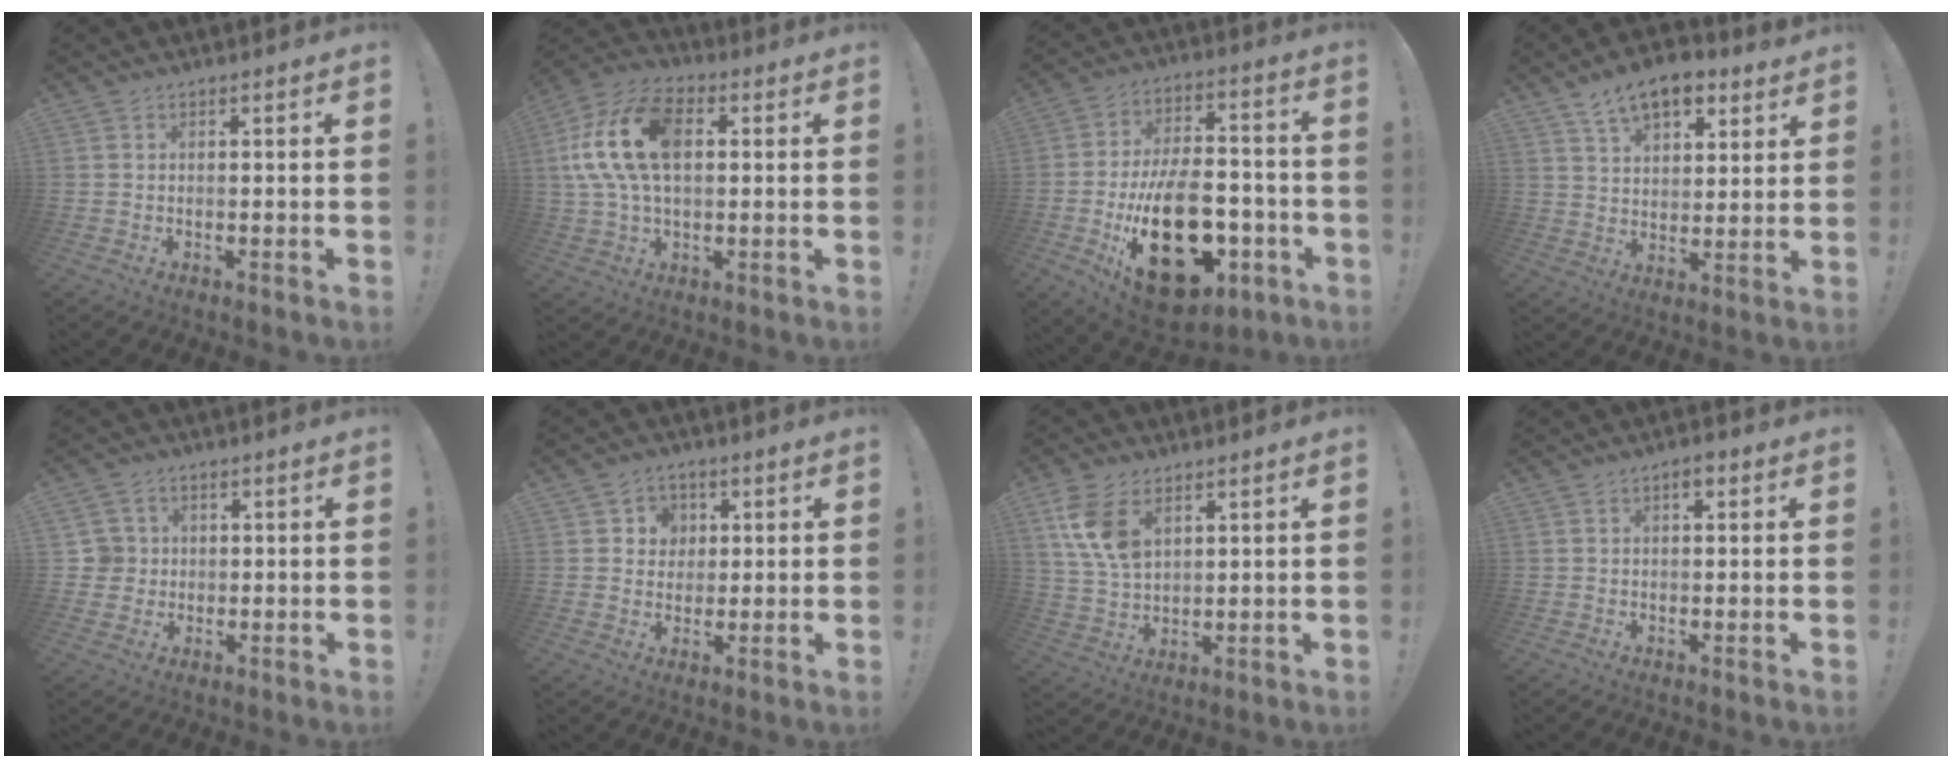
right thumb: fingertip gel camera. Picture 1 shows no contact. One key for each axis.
{"total": 17.9, "fx": 3.2, "fy": 10.7, "fz": 14.0, "tx": -0.280, "ty": 0.005, "tz": 0.051}
{"total": 28.0, "fx": -8.9, "fy": 16.0, "fz": 21.1, "tx": -0.359, "ty": 0.057, "tz": -0.123}
{"total": 10.8, "fx": 7.2, "fy": 5.7, "fz": 5.8, "tx": -0.097, "ty": -0.030, "tz": 0.135}
{"total": 5.1, "fx": 0.7, "fy": 5.0, "fz": 0.8, "tx": -0.010, "ty": 0.004, "tz": 0.016}
{"total": 5.1, "fx": 1.5, "fy": 4.8, "fz": 0.8, "tx": -0.012, "ty": -0.008, "tz": 0.028}
{"total": 11.5, "fx": 5.4, "fy": 6.9, "fz": 7.5, "tx": -0.148, "ty": -0.010, "tz": 0.102}
{"total": 2.1, "fx": 0.9, "fy": 1.2, "fz": 1.5, "tx": -0.021, "ty": 0.003, "tz": 0.013}